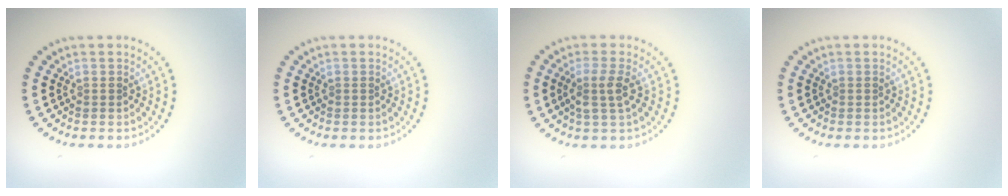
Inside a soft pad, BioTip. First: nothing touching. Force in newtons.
{"total": 0.0}
{"total": 2.2, "press": 1.8, "slide": 1.2}
{"total": 0.0}